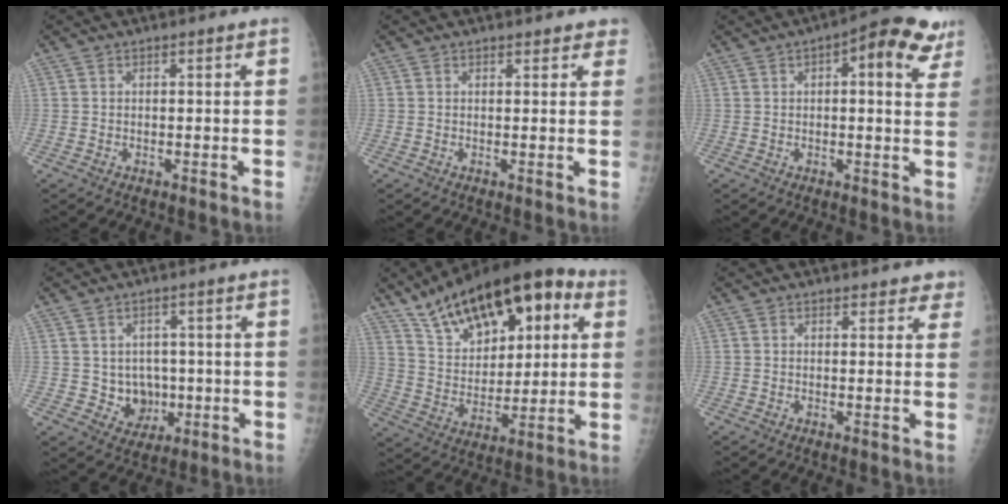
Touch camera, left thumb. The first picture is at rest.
{"total": 2.4, "force": [2.0, 1.1, 0.7], "torque": [0.018, -0.003, 0.015]}
{"total": 11.6, "force": [5.4, 4.3, 9.4], "torque": [-0.090, -0.001, 0.059]}
{"total": 6.2, "force": [-0.4, 5.5, 2.8], "torque": [-0.005, 0.004, 0.007]}
{"total": 23.2, "force": [11.7, 11.4, 16.5], "torque": [-0.230, -0.014, 0.201]}
{"total": 3.2, "force": [2.7, 1.4, 0.8], "torque": [0.027, -0.008, 0.020]}